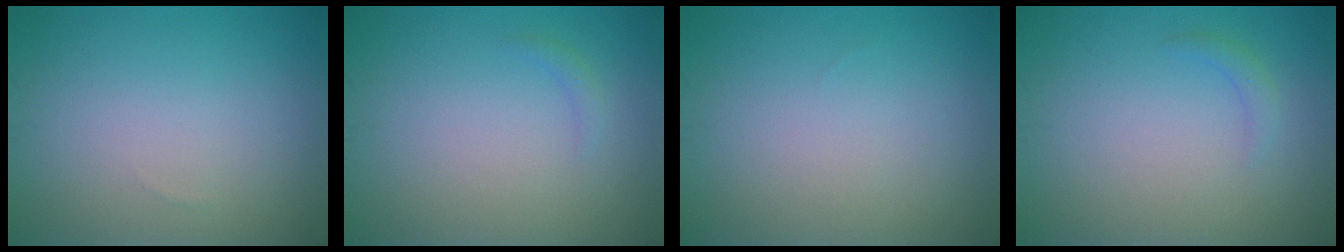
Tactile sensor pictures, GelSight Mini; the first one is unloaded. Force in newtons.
{"total": 0.7, "press": 0.7, "slide": 0.1}
{"total": 0.0}
{"total": 1.0, "press": 1.0, "slide": 0.1}